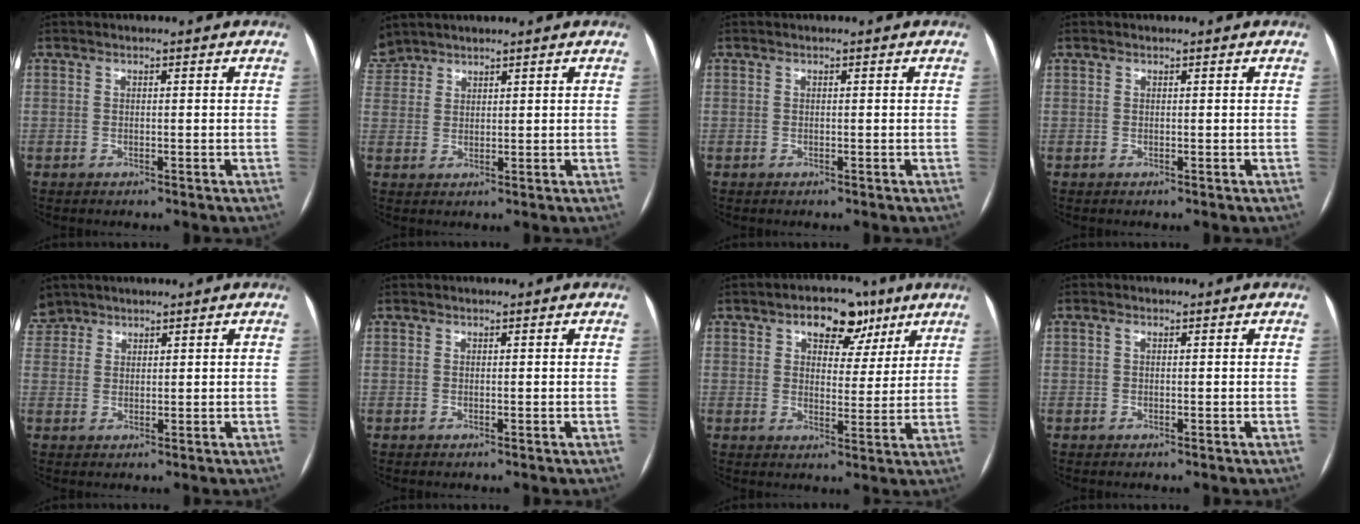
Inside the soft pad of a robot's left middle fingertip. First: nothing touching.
{"total": 4.9, "force": [4.3, 2.2, 0.4], "torque": [-0.011, 0.016, 0.090]}
{"total": 0.0}
{"total": 2.7, "force": [-1.1, -2.1, -1.3], "torque": [0.013, -0.003, -0.011]}
{"total": 4.5, "force": [3.6, 2.7, 0.0], "torque": [0.004, 0.012, 0.073]}
{"total": 0.0}
{"total": 7.9, "force": [4.6, 4.6, 4.5], "torque": [-0.054, 0.020, 0.068]}
{"total": 2.4, "force": [-1.0, -2.0, -0.9], "torque": [0.006, -0.005, -0.012]}